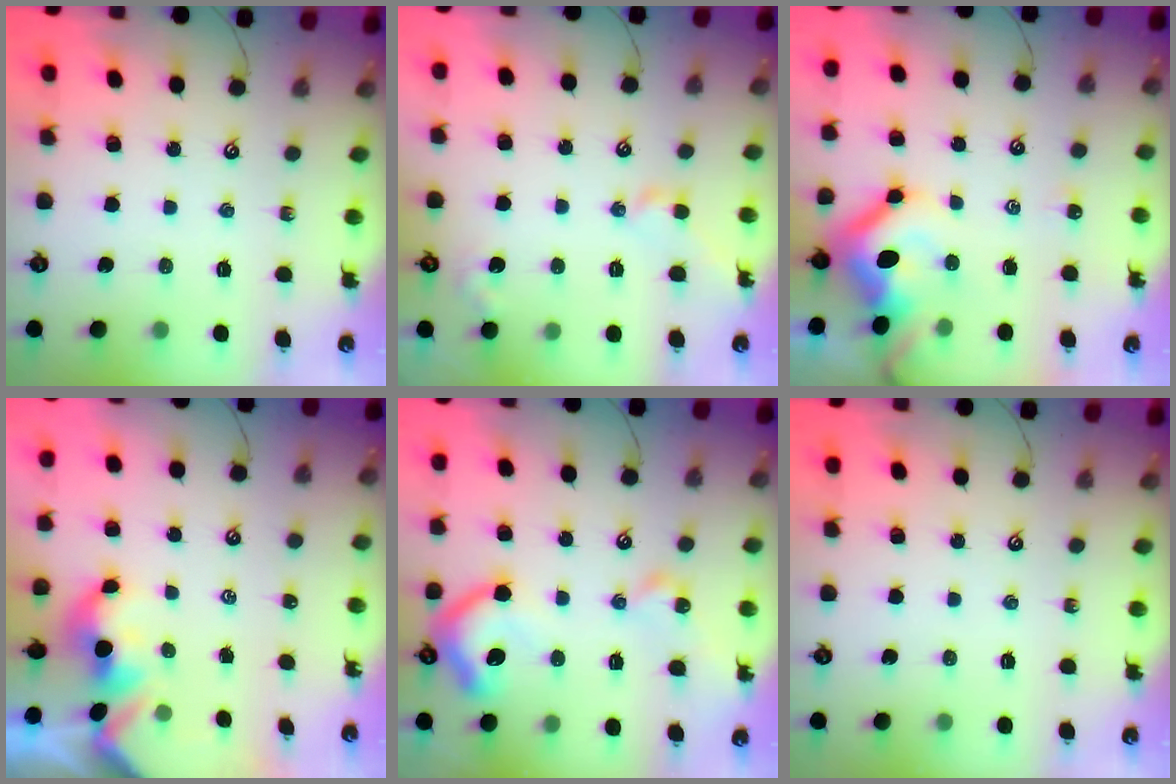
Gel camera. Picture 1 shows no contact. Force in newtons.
{"total": 3.0, "press": 2.9, "slide": 0.8}
{"total": 11.9, "press": 11.9, "slide": 1.3}
{"total": 2.0, "press": 2.0, "slide": 0.2}
{"total": 12.6, "press": 12.5, "slide": 1.4}
{"total": 0.0}